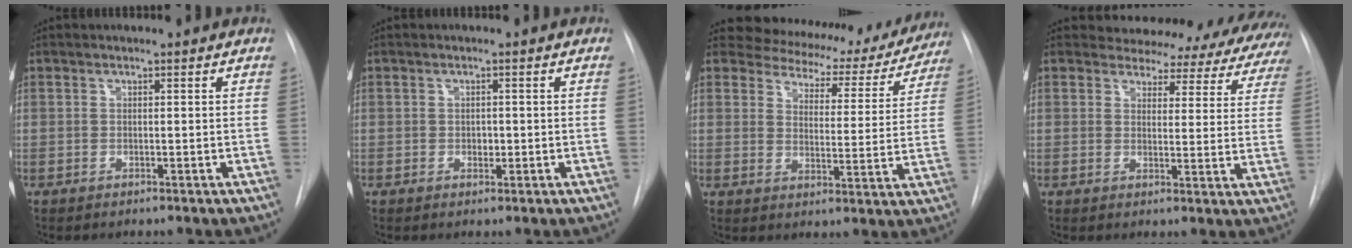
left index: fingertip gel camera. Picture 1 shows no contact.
{"total": 1.3, "force": [-0.2, 0.9, 0.8], "torque": [-0.011, 0.001, -0.001]}
{"total": 17.0, "force": [15.1, 6.7, 3.9], "torque": [-0.032, -0.013, 0.165]}
{"total": 19.9, "force": [18.7, 5.9, 3.3], "torque": [-0.029, -0.059, 0.190]}